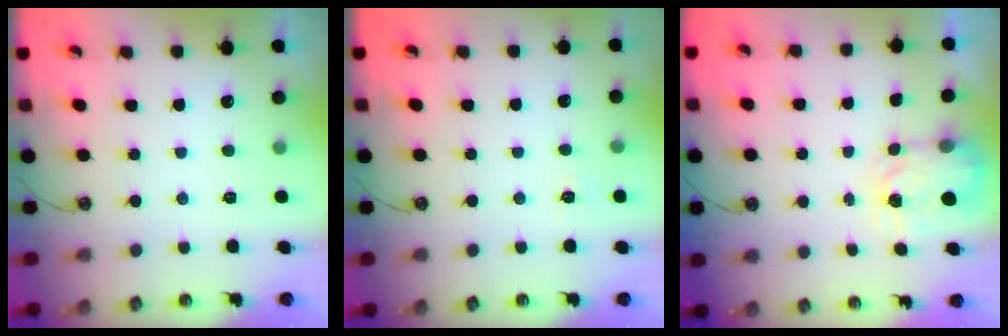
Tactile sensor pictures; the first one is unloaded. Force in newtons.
{"total": 2.7, "press": 2.7, "slide": 0.4}
{"total": 3.6, "press": 3.6, "slide": 0.6}